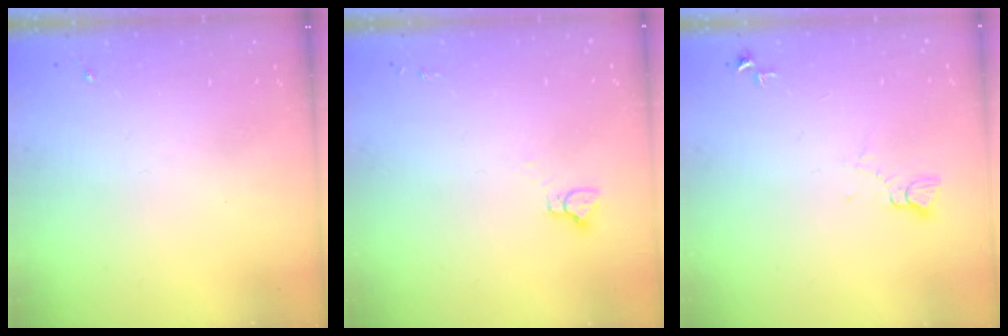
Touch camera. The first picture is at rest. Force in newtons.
{"total": 2.9, "press": 2.9, "slide": 0.2}
{"total": 3.3, "press": 3.3, "slide": 0.3}